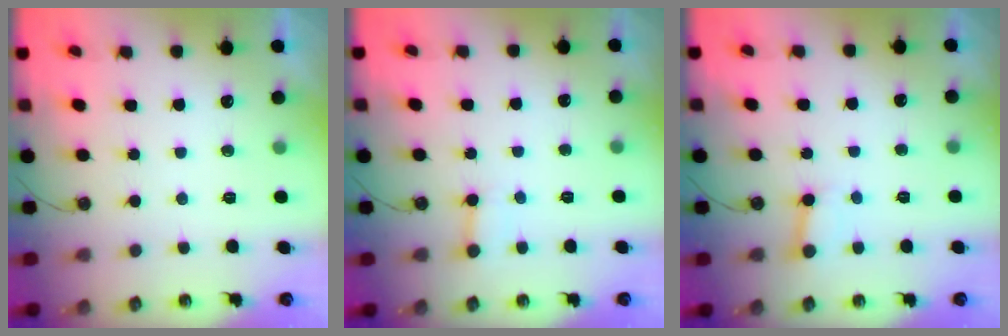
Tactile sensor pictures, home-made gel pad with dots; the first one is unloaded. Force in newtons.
{"total": 3.0, "press": 3.0, "slide": 0.5}
{"total": 2.7, "press": 2.7, "slide": 0.2}